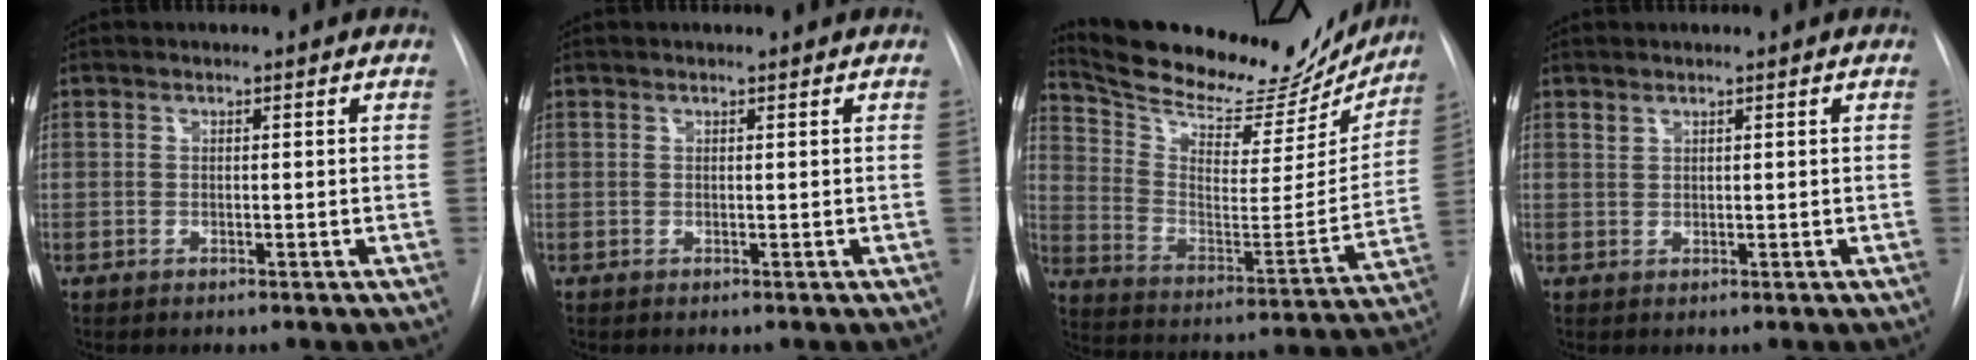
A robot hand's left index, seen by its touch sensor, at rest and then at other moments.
{"total": 0.6, "force": [0.6, 0.0, 0.1], "torque": [-0.005, 0.008, 0.009]}
{"total": 24.3, "force": [22.1, 6.4, 7.9], "torque": [-0.128, -0.048, 0.313]}
{"total": 0.7, "force": [0.7, 0.1, 0.1], "torque": [-0.004, 0.001, 0.015]}